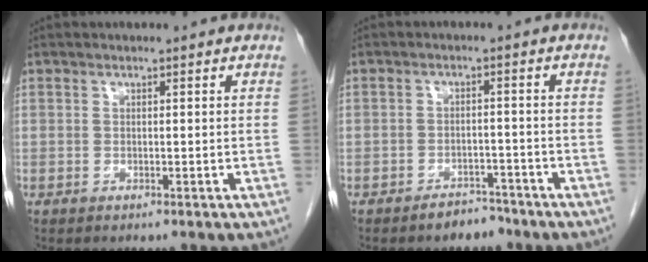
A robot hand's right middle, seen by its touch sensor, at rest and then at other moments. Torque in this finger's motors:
{"motor_torque": [0.41, -0.31, 0.05, 0.01]}